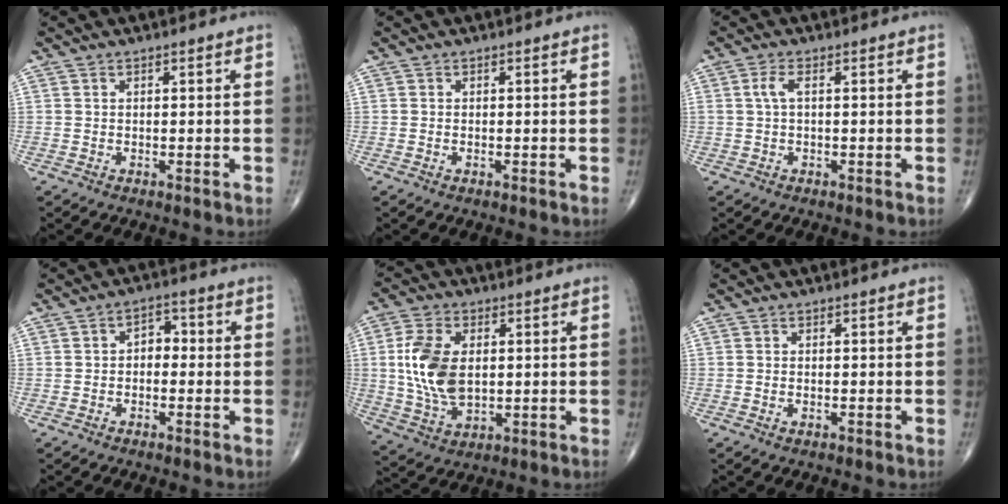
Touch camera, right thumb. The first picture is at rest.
{"total": 0.0}
{"total": 2.2, "force": [0.3, 0.7, 2.0], "torque": [-0.049, 0.006, 0.004]}
{"total": 3.8, "force": [-0.3, 2.7, 2.7], "torque": [-0.017, 0.018, -0.018]}
{"total": 12.3, "force": [1.3, 7.3, 9.7], "torque": [-0.188, -0.006, 0.029]}
{"total": 0.5, "force": [-0.2, 0.3, 0.4], "torque": [-0.006, 0.004, -0.002]}